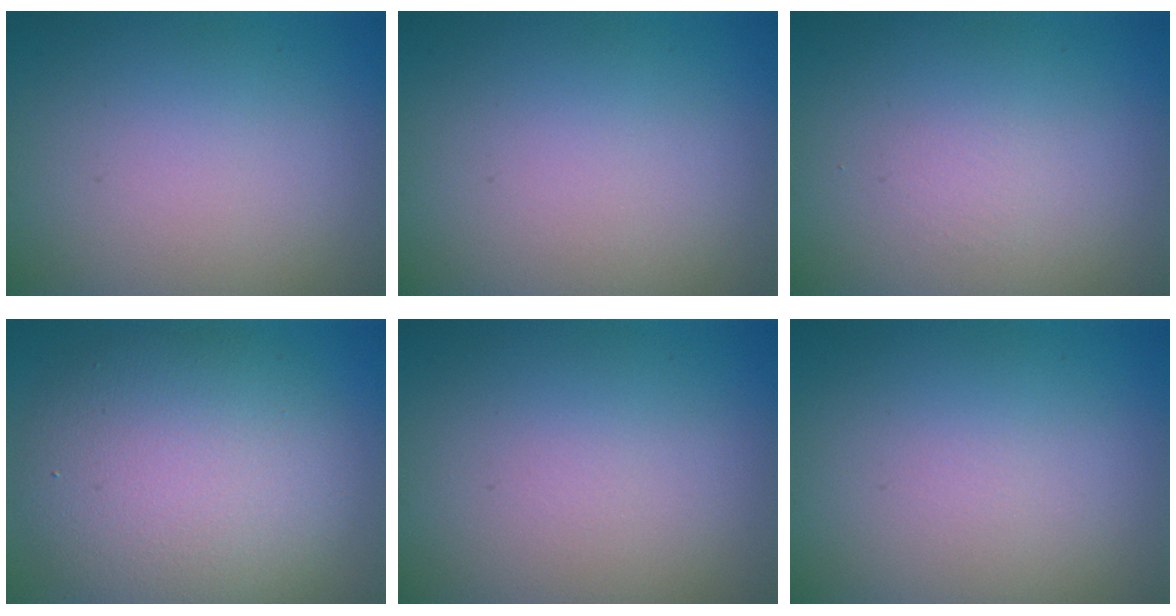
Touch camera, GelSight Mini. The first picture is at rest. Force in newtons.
{"total": 0.0}
{"total": 0.0}
{"total": 8.7, "press": 8.7, "slide": 0.4}
{"total": 0.0}
{"total": 0.0}